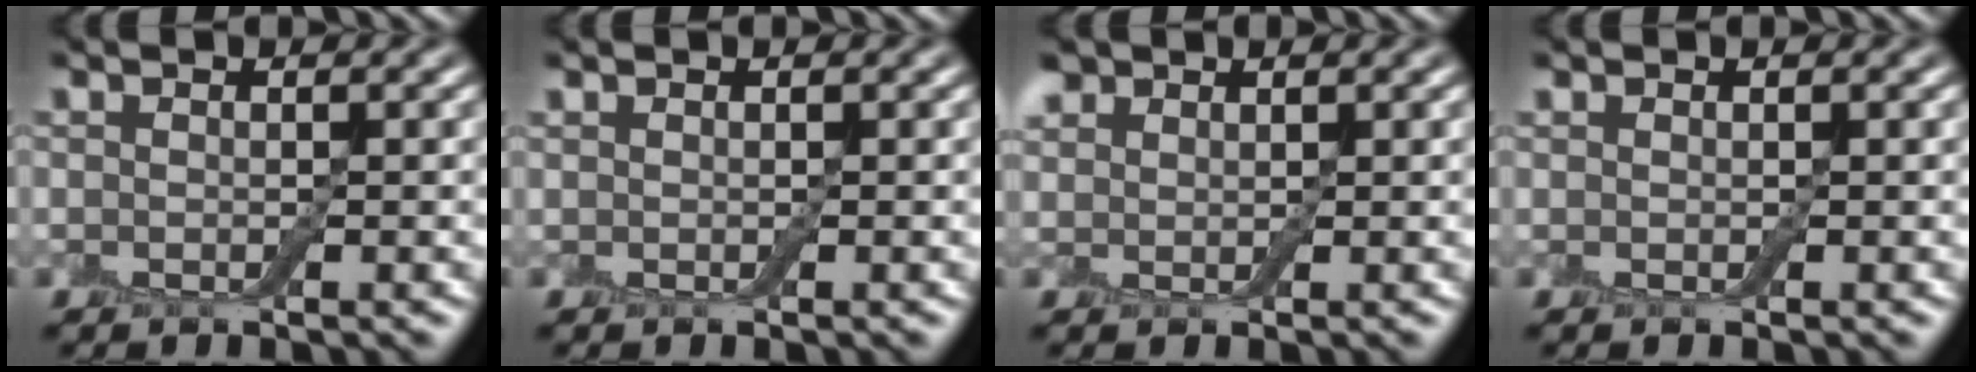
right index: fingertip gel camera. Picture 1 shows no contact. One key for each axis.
{"total": 0.0}
{"total": 1.5, "fx": 1.2, "fy": 0.9, "fz": 0.2, "tx": -0.007, "ty": 0.007, "tz": 0.026}
{"total": 0.0}